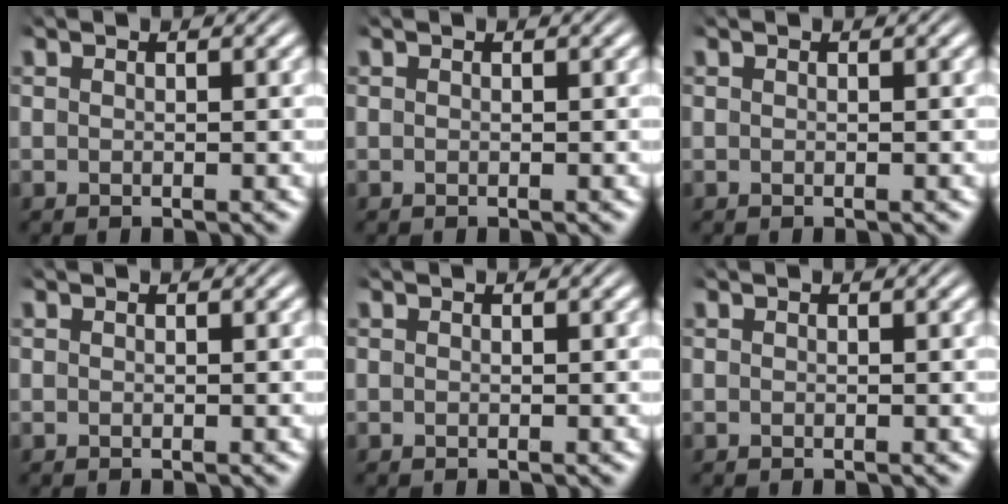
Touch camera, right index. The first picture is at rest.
{"total": 0.0}
{"total": 0.0}
{"total": 0.0}
{"total": 0.0}
{"total": 0.0}